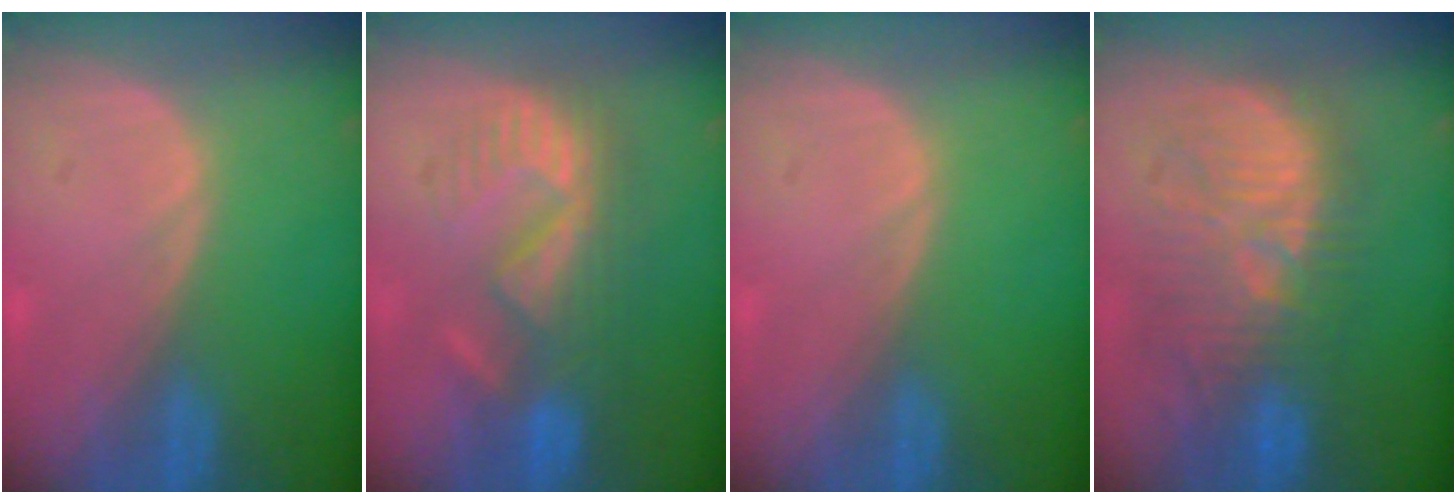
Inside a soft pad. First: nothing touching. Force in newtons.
{"total": 8.7, "press": 8.2, "slide": 2.8}
{"total": 0.0}
{"total": 11.1, "press": 10.9, "slide": 1.8}